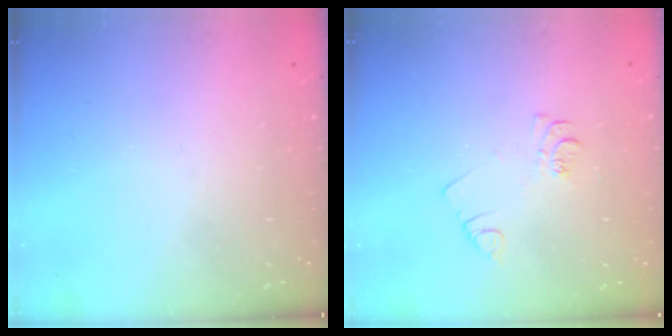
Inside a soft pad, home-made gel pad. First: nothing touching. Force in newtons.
{"total": 5.5, "press": 5.5, "slide": 0.5}